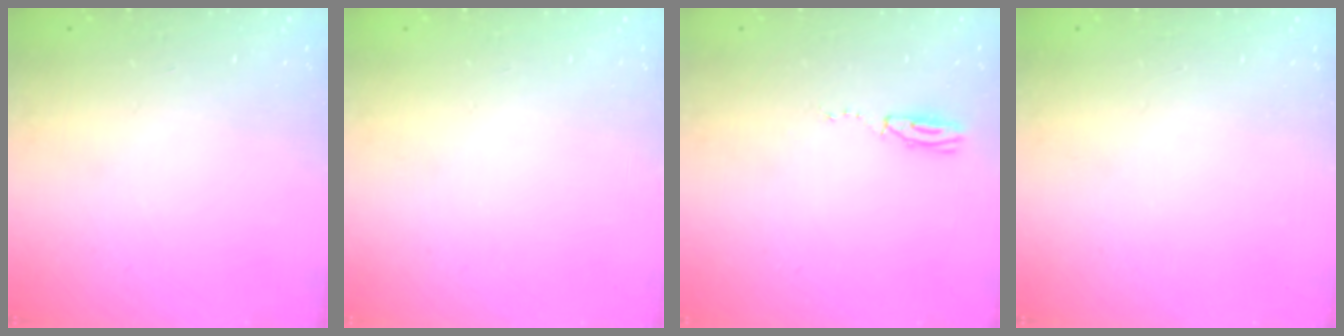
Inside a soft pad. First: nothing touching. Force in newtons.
{"total": 0.0}
{"total": 3.5, "press": 2.8, "slide": 2.1}
{"total": 1.0, "press": 0.0, "slide": 1.0}